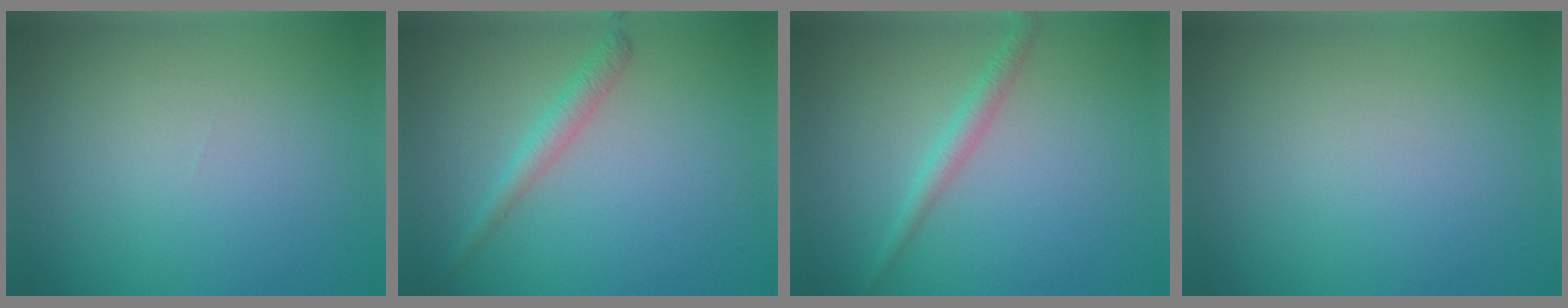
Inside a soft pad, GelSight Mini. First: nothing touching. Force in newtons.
{"total": 2.0, "press": 2.0, "slide": 0.1}
{"total": 1.8, "press": 1.8, "slide": 0.1}
{"total": 0.0}